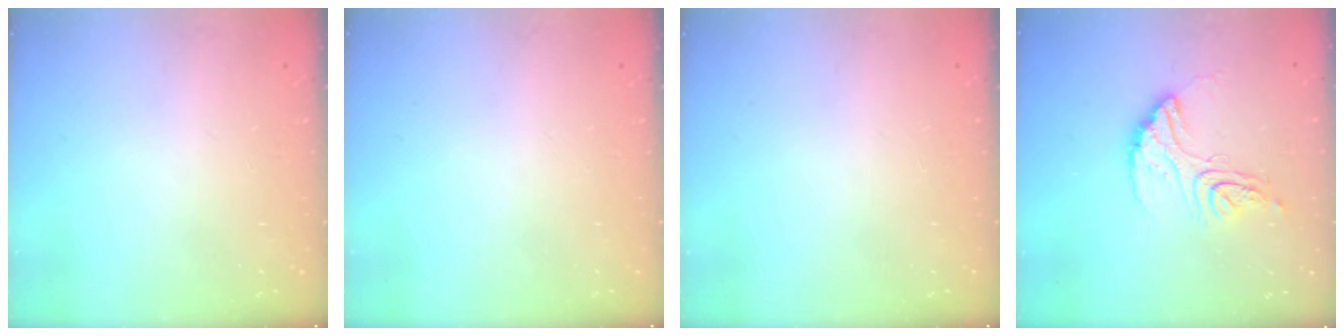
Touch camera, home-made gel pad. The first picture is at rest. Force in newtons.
{"total": 0.0}
{"total": 0.0}
{"total": 13.1, "press": 13.1, "slide": 1.0}